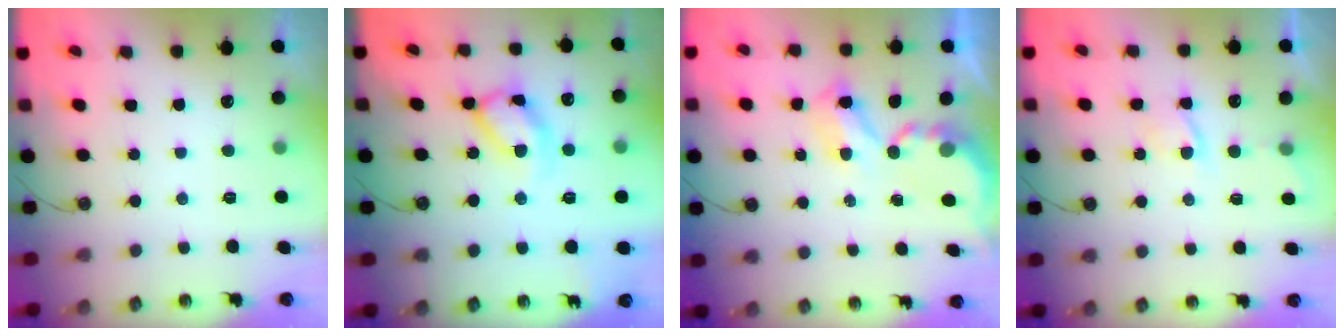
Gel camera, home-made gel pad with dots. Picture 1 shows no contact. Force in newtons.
{"total": 13.1, "press": 13.0, "slide": 1.5}
{"total": 5.6, "press": 5.5, "slide": 0.4}
{"total": 4.5, "press": 4.4, "slide": 0.6}